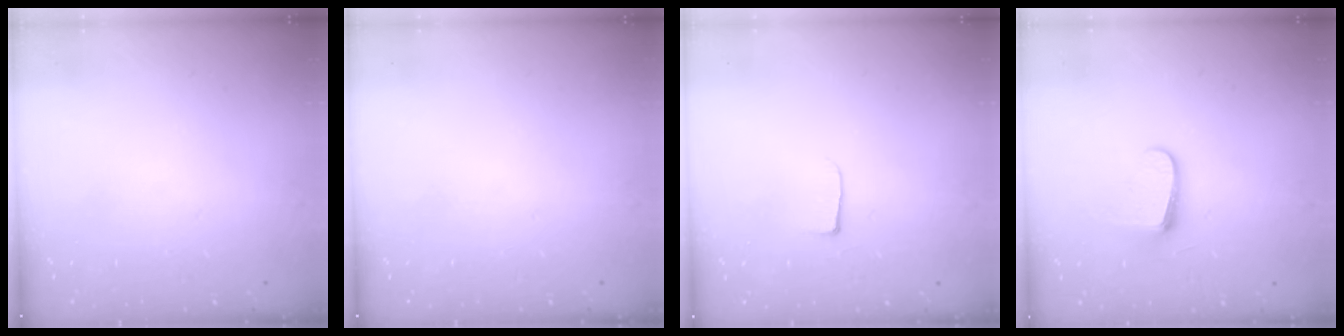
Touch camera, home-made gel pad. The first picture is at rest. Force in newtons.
{"total": 0.0}
{"total": 3.7, "press": 3.7, "slide": 0.5}
{"total": 8.9, "press": 8.8, "slide": 0.8}